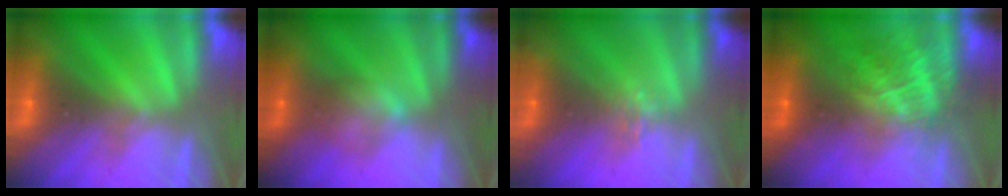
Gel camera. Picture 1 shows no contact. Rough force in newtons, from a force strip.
{"total": 2.1}
{"total": 1.6}
{"total": 7.2}